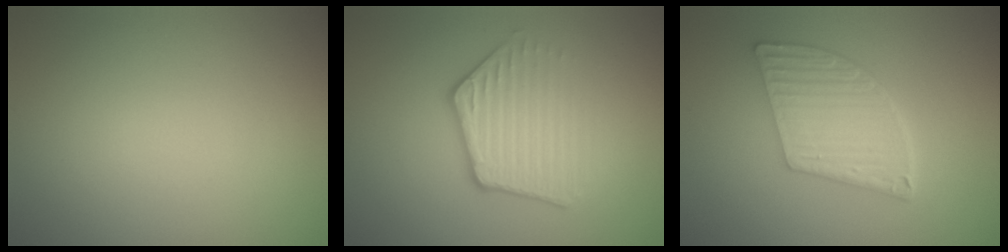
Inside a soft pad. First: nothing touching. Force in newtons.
{"total": 3.9, "press": 2.9, "slide": 2.5}
{"total": 5.4, "press": 4.3, "slide": 3.2}